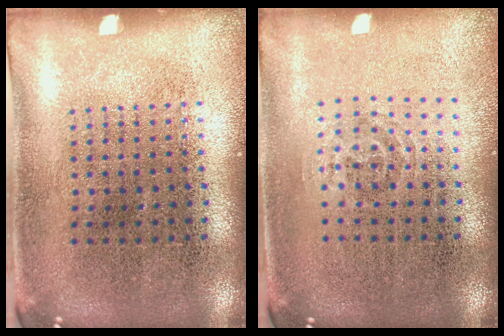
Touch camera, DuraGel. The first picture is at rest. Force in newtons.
{"total": 0.9, "press": 0.6, "slide": 0.7}